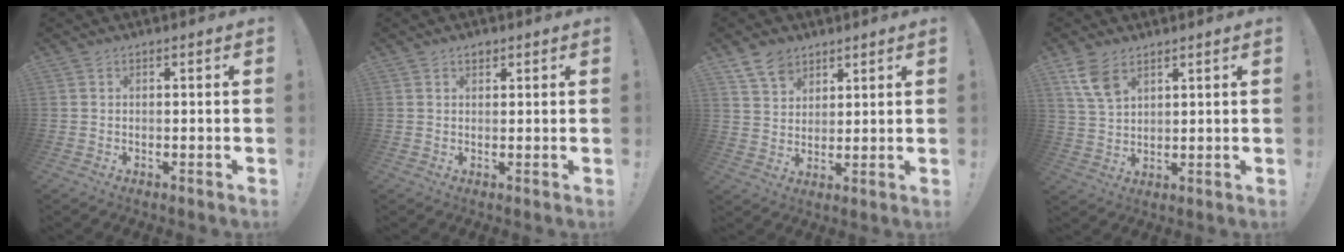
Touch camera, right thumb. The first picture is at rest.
{"total": 0.9, "force": [0.6, 0.6, 0.3], "torque": [-0.005, 0.001, 0.011]}
{"total": 7.5, "force": [5.5, 4.6, 2.0], "torque": [-0.042, -0.032, 0.108]}
{"total": 7.7, "force": [4.8, 4.0, 4.4], "torque": [-0.080, -0.019, 0.095]}